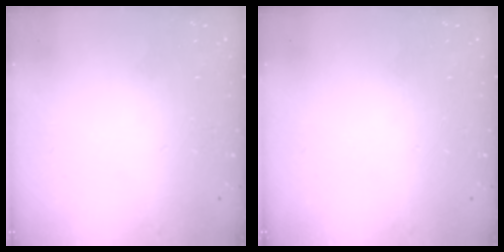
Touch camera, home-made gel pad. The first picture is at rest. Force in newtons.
{"total": 0.0}